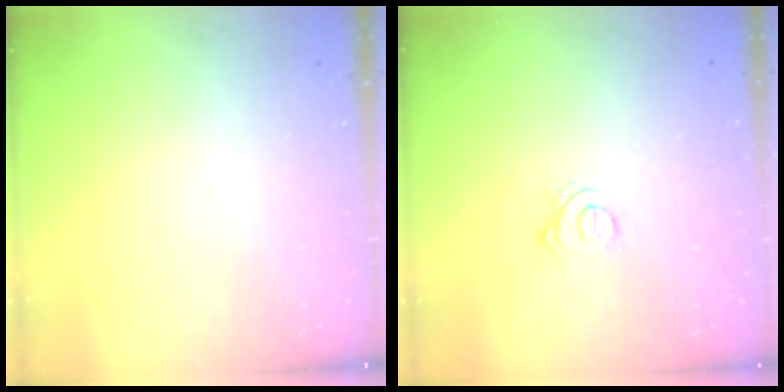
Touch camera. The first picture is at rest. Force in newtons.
{"total": 3.2, "press": 3.2, "slide": 0.2}